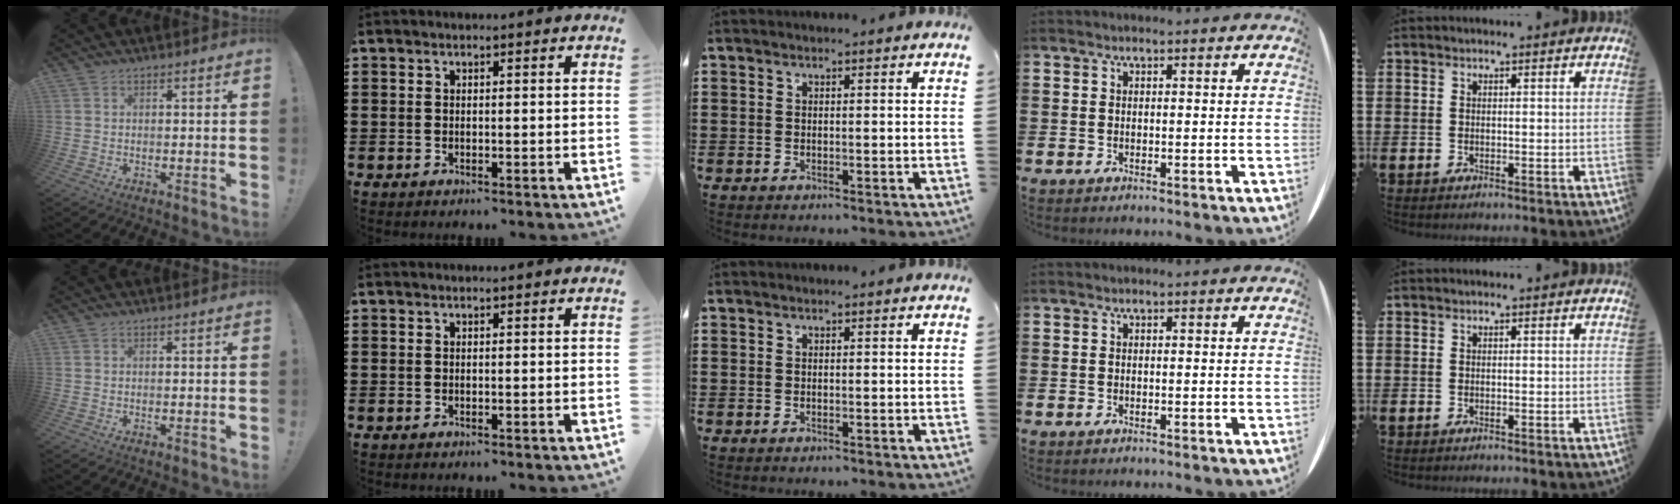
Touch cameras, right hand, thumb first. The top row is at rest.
{}